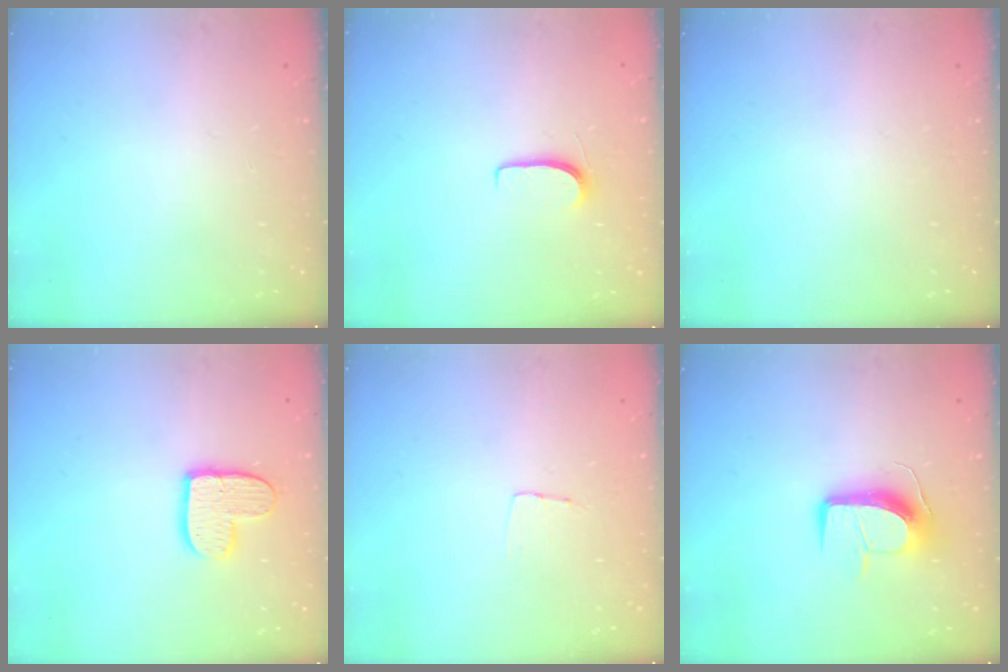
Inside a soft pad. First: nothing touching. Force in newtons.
{"total": 5.4, "press": 5.4, "slide": 0.6}
{"total": 0.0}
{"total": 11.0, "press": 10.9, "slide": 0.9}
{"total": 3.2, "press": 3.2, "slide": 0.2}
{"total": 12.7, "press": 12.7, "slide": 0.5}